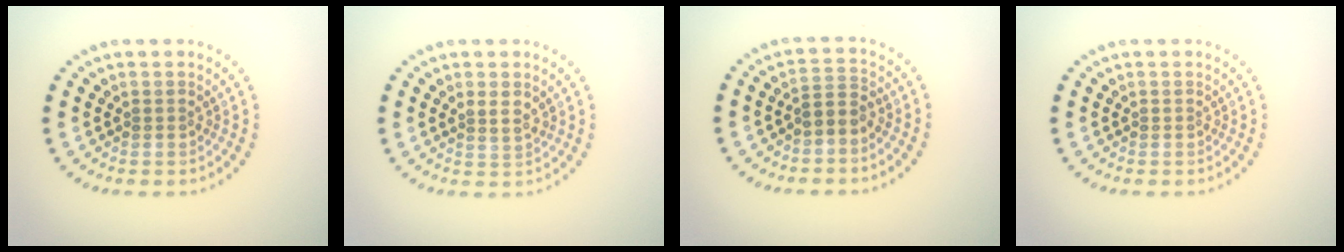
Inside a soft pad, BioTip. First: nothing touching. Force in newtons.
{"total": 1.5, "press": 1.3, "slide": 0.8}
{"total": 2.0, "press": 1.6, "slide": 1.2}
{"total": 0.0}